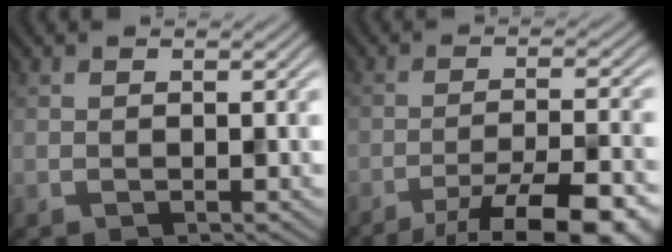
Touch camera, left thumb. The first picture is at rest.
{"total": 13.5, "force": [-10.0, 3.1, 8.6], "torque": [-0.135, -0.013, -0.131]}